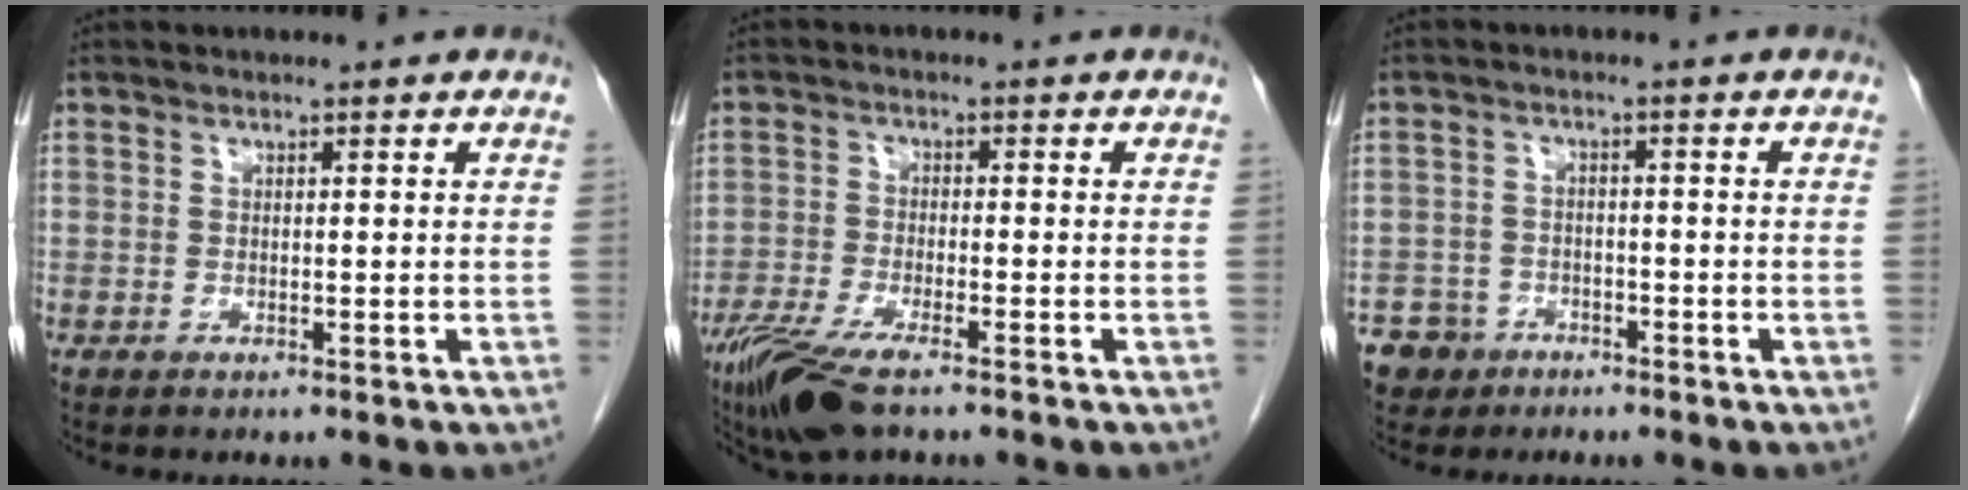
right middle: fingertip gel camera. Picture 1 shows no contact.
{"total": 8.8, "force": [-6.3, 1.6, 6.0], "torque": [-0.115, -0.022, -0.113]}
{"total": 5.6, "force": [-3.6, 4.2, 0.3], "torque": [-0.004, 0.006, -0.060]}